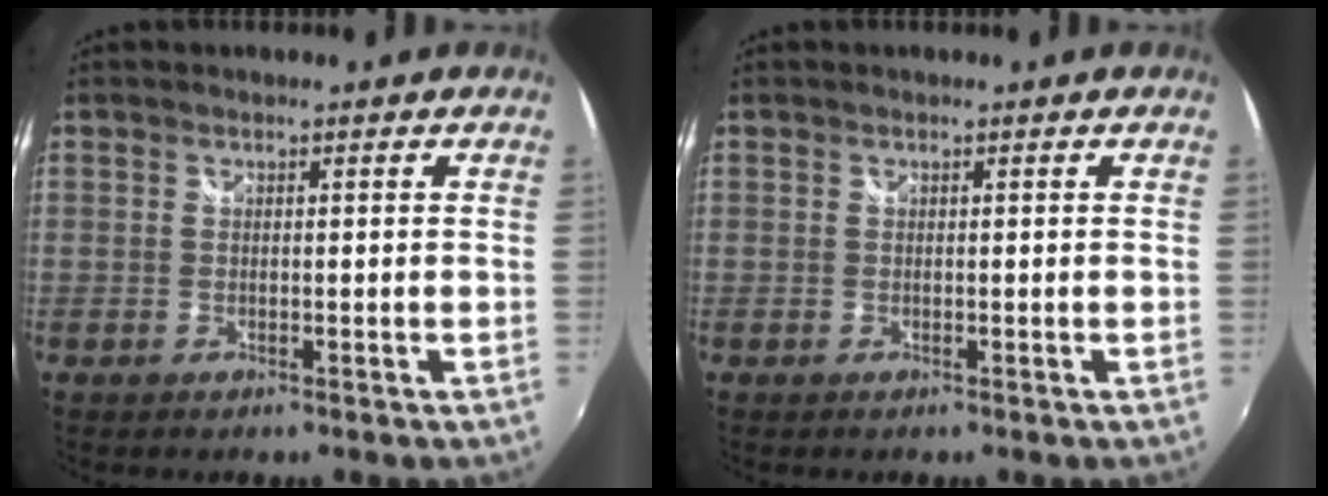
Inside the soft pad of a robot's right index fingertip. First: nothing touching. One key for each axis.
{"total": 0.0}